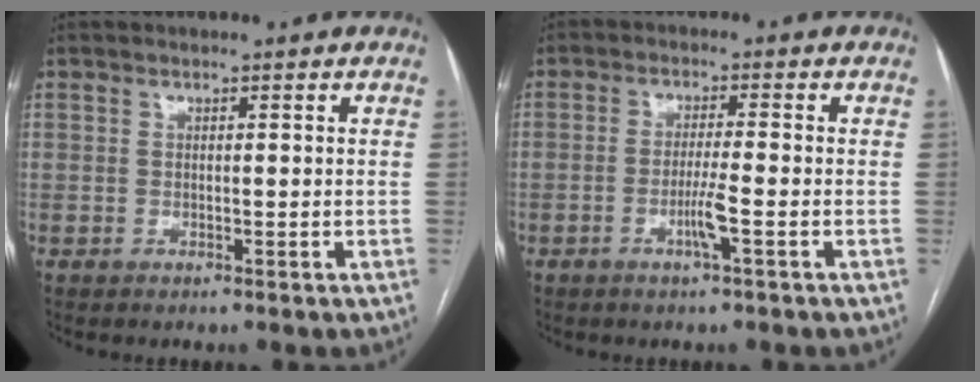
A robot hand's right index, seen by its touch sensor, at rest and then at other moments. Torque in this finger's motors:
{"motor_torque": [0.12, 0.03, 0.08, 0.02]}